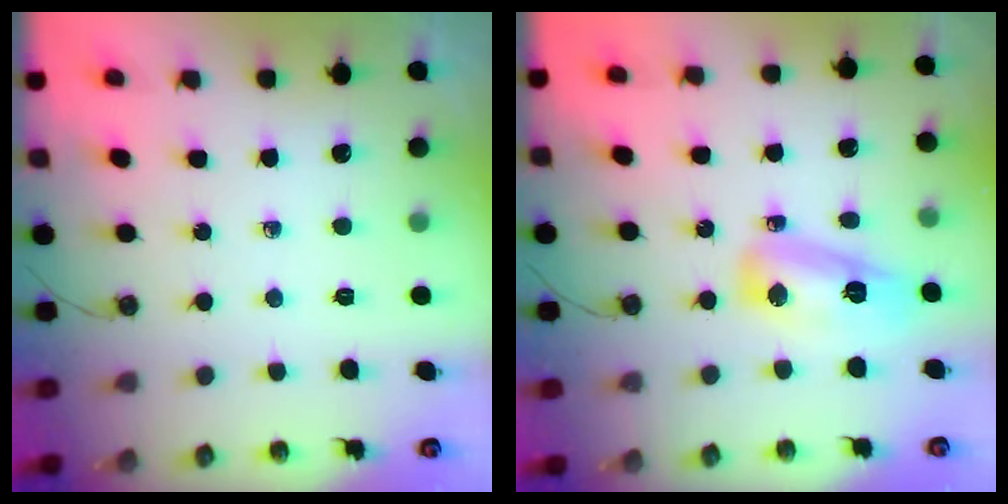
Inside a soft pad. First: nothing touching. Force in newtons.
{"total": 11.0, "press": 10.7, "slide": 2.7}